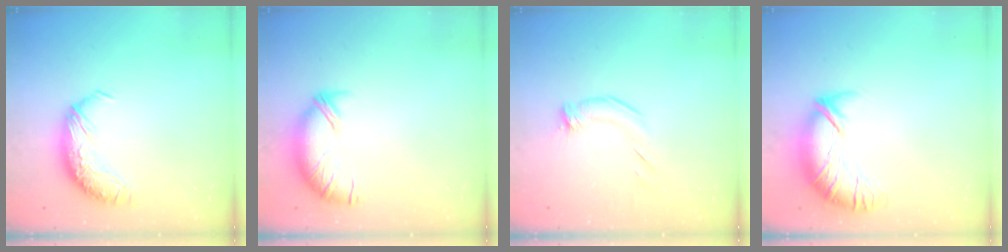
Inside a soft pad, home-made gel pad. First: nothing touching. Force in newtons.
{"total": 3.2, "press": 2.5, "slide": 2.0}
{"total": 2.4, "press": 2.3, "slide": 0.9}
{"total": 2.9, "press": 1.0, "slide": 2.7}